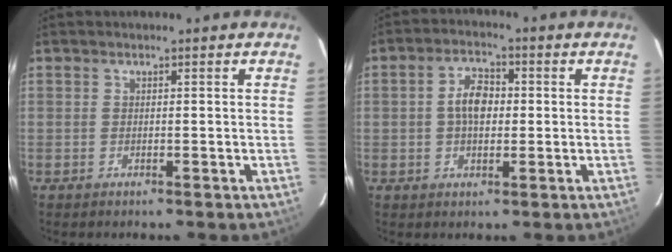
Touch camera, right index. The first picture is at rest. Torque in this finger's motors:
{"motor_torque": [0.68, -0.03, 0.52, 0.09]}